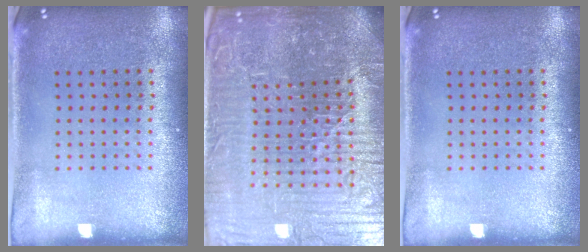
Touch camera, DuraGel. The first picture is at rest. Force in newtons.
{"total": 7.1, "press": 6.5, "slide": 2.9}
{"total": 0.0}